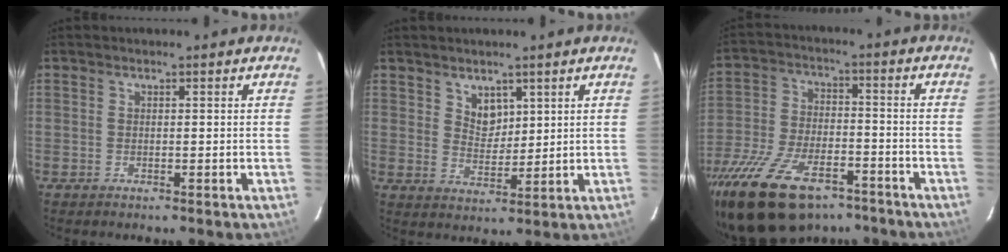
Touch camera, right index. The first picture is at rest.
{"total": 4.3, "force": [2.7, 2.9, 1.7], "torque": [-0.021, 0.000, 0.052]}
{"total": 21.7, "force": [-14.9, 10.3, 12.0], "torque": [-0.258, -0.027, -0.247]}